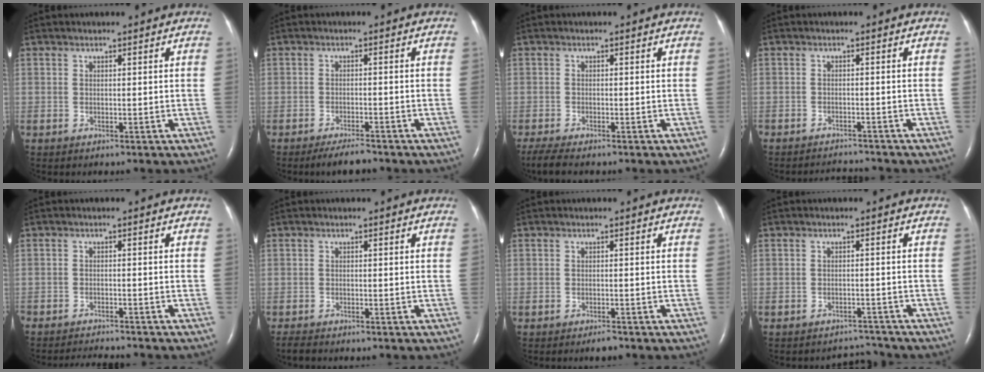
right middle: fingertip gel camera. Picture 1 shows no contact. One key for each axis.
{"total": 3.4, "fx": -3.0, "fy": 0.2, "fz": 1.6, "tx": -0.038, "ty": -0.012, "tz": -0.049}
{"total": 4.3, "fx": -3.5, "fy": 0.6, "fz": 2.4, "tx": -0.051, "ty": -0.013, "tz": -0.057}
{"total": 3.3, "fx": -3.2, "fy": -0.2, "fz": -0.3, "tx": 0.001, "ty": -0.012, "tz": -0.051}
{"total": 5.3, "fx": -5.1, "fy": 0.2, "fz": 1.3, "tx": -0.019, "ty": -0.014, "tz": -0.079}
{"total": 1.4, "fx": -1.3, "fy": 0.2, "fz": 0.4, "tx": -0.016, "ty": -0.005, "tz": -0.020}
{"total": 1.2, "fx": -1.0, "fy": 0.0, "fz": 0.6, "tx": -0.017, "ty": -0.004, "tz": -0.012}
{"total": 2.8, "fx": -2.6, "fy": 0.3, "fz": -1.0, "tx": 0.013, "ty": 0.004, "tz": -0.035}